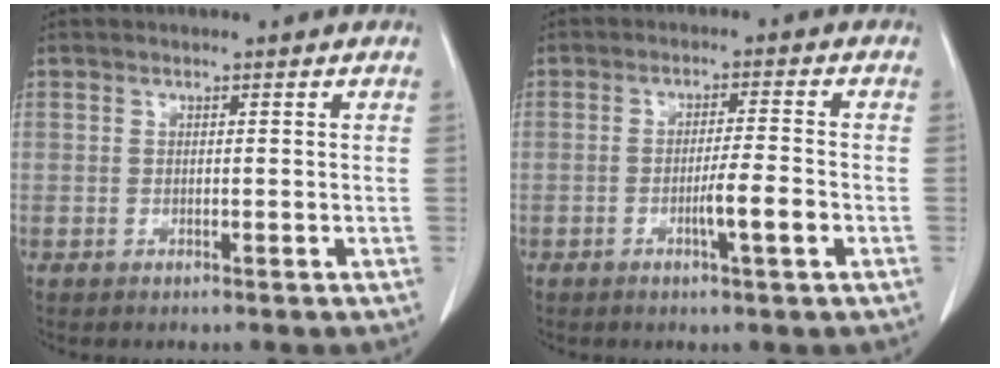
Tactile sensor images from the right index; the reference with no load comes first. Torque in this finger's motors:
{"motor_torque": [0.49, -0.29, 0.29, 0.05]}